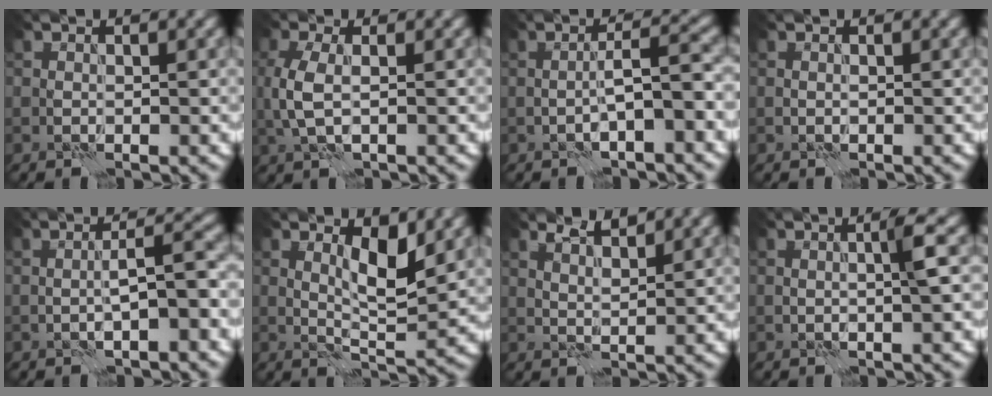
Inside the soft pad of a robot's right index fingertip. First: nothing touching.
{"total": 3.1, "force": [0.2, 1.4, 2.7], "torque": [-0.067, 0.002, 0.004]}
{"total": 3.1, "force": [-1.1, 0.2, 2.9], "torque": [-0.048, 0.015, -0.024]}
{"total": 0.0}
{"total": 3.2, "force": [-0.8, 0.3, 3.1], "torque": [-0.051, 0.012, -0.015]}
{"total": 3.7, "force": [1.6, 0.9, 3.2], "torque": [-0.058, -0.007, 0.029]}
{"total": 2.6, "force": [2.1, 0.4, 1.4], "torque": [-0.018, 0.001, 0.036]}
{"total": 1.8, "force": [0.2, -0.1, 1.7], "torque": [-0.032, 0.001, 0.004]}